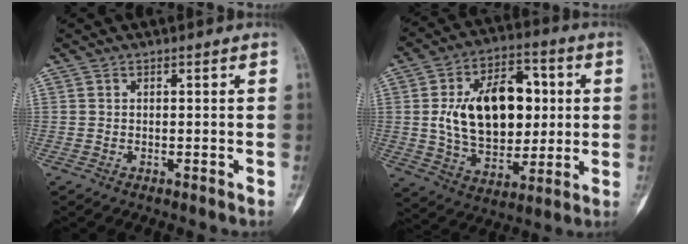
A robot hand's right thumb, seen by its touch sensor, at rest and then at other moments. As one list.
[{"total": 19.9, "force": [2.4, 12.7, 15.2], "torque": [-0.205, 0.005, 0.045]}]